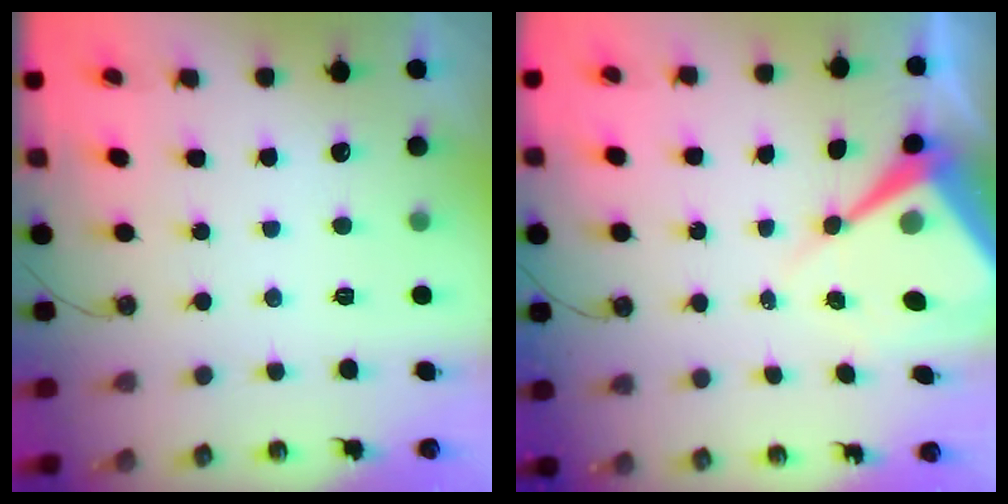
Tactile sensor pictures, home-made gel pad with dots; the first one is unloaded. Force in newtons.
{"total": 11.5, "press": 11.4, "slide": 1.0}